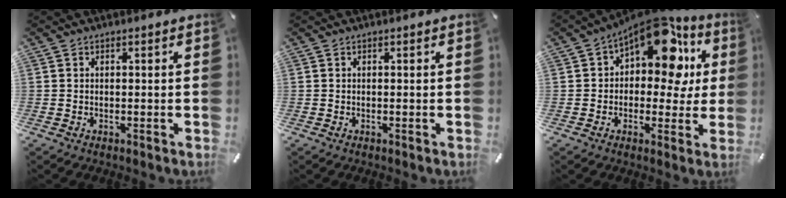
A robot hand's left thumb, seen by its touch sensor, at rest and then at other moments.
{"total": 0.0}
{"total": 17.7, "force": [9.0, 9.4, 12.0], "torque": [-0.170, -0.059, 0.152]}